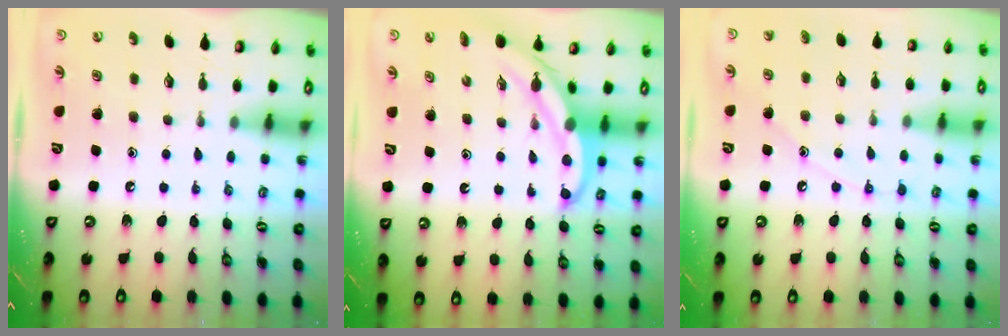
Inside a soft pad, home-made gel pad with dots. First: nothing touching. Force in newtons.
{"total": 5.6, "press": 5.6, "slide": 0.2}
{"total": 7.2, "press": 7.2, "slide": 0.6}